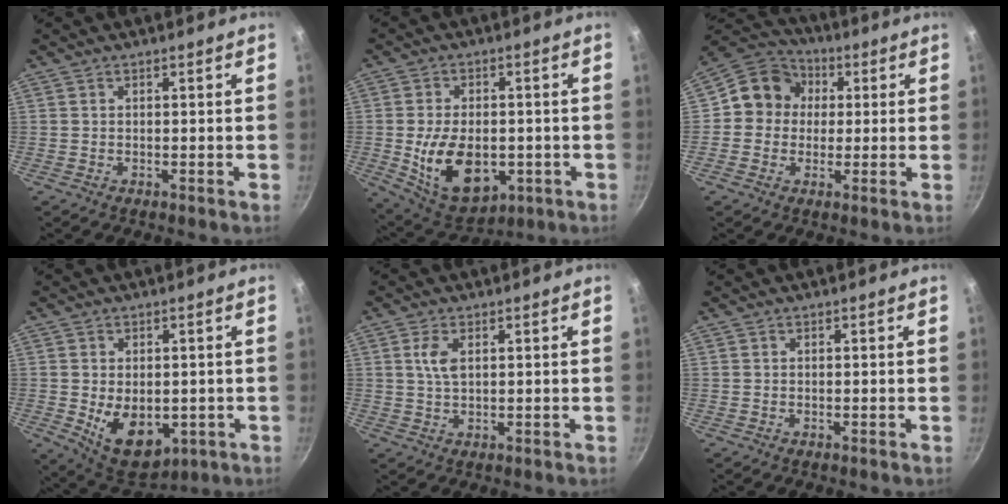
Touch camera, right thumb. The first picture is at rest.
{"total": 15.1, "force": [-2.6, 9.6, 11.4], "torque": [-0.168, -0.005, -0.022]}
{"total": 10.1, "force": [1.2, 9.4, 3.7], "torque": [-0.023, 0.021, -0.003]}
{"total": 11.4, "force": [-1.8, 7.5, 8.3], "torque": [-0.102, -0.014, -0.004]}
{"total": 3.7, "force": [1.1, 1.8, 3.0], "torque": [-0.060, -0.002, 0.024]}
{"total": 0.0}